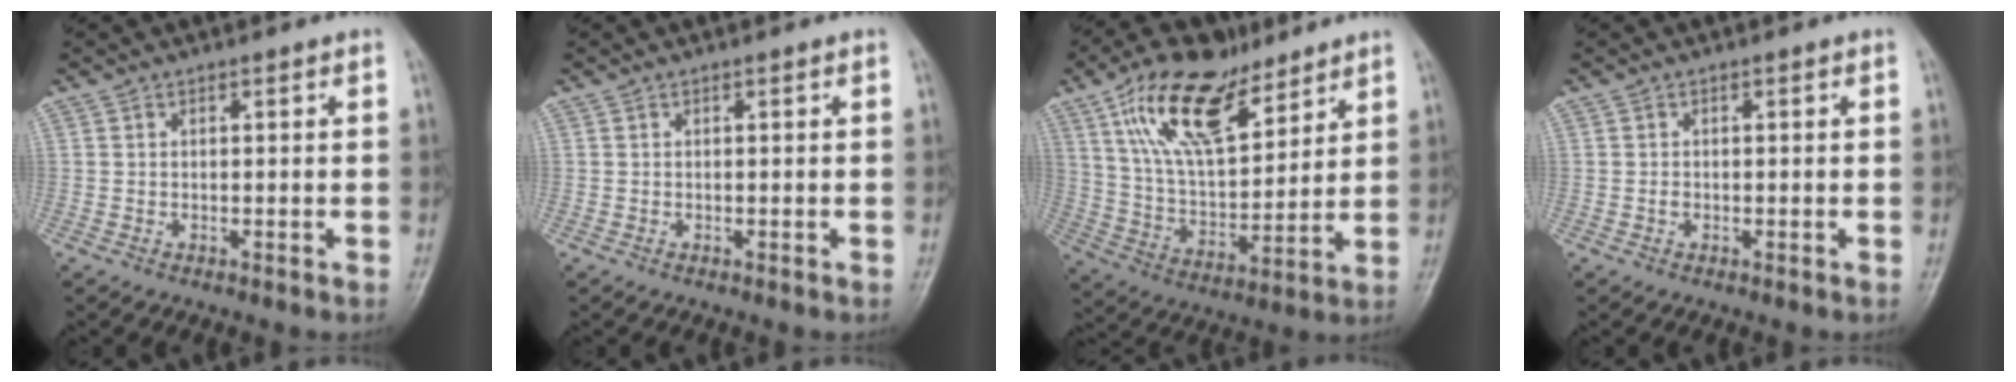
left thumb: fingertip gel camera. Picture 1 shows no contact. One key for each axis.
{"total": 0.0}
{"total": 19.3, "fx": 11.6, "fy": 9.0, "fz": 12.6, "tx": -0.188, "ty": -0.041, "tz": 0.219}
{"total": 1.0, "fx": -0.2, "fy": 0.8, "fz": 0.5, "tx": -0.004, "ty": 0.003, "tz": -0.005}